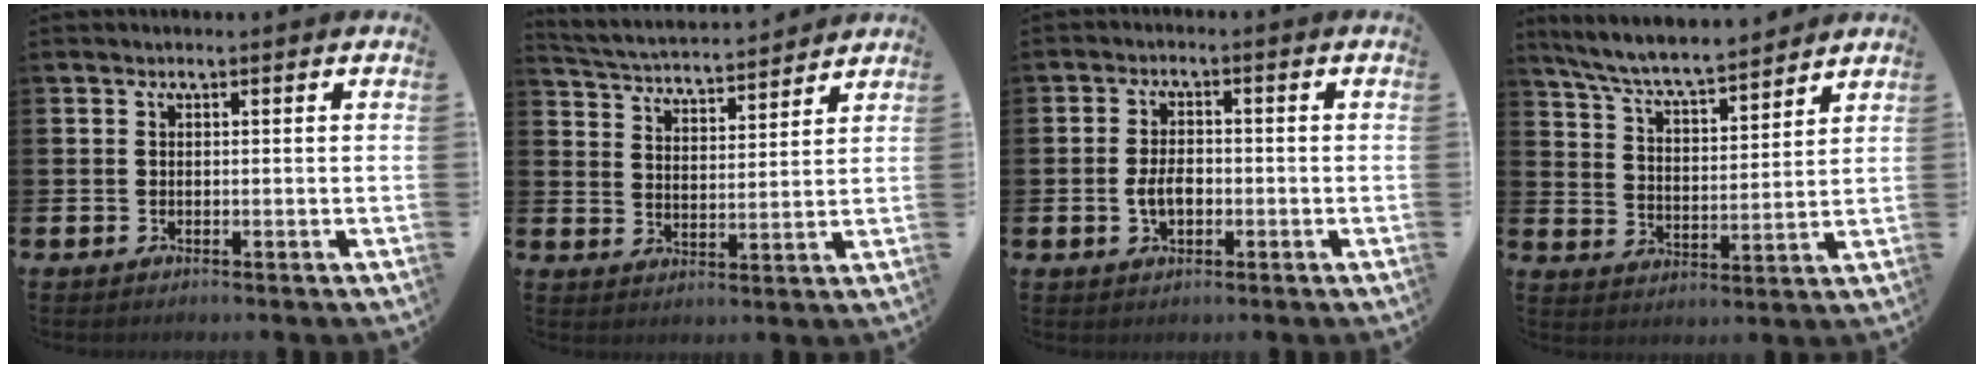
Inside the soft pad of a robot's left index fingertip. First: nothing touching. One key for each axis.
{"total": 4.4, "fx": 4.3, "fy": 0.6, "fz": 0.2, "tx": -0.027, "ty": -0.036, "tz": 0.072}
{"total": 3.5, "fx": -0.7, "fy": 2.1, "fz": 2.7, "tx": -0.036, "ty": -0.001, "tz": -0.016}
{"total": 7.2, "fx": 6.9, "fy": 0.7, "fz": 2.1, "tx": -0.072, "ty": -0.049, "tz": 0.119}